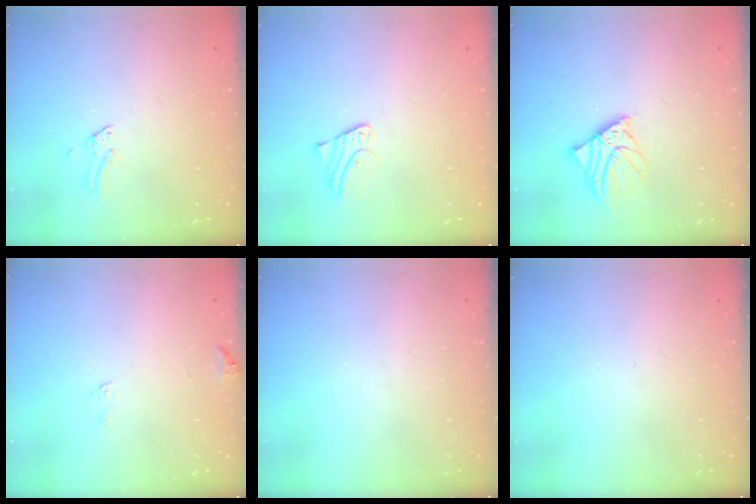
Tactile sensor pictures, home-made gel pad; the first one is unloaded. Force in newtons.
{"total": 2.7, "press": 2.7, "slide": 0.2}
{"total": 7.0, "press": 6.9, "slide": 1.0}
{"total": 5.0, "press": 4.9, "slide": 0.5}
{"total": 0.0}
{"total": 0.0}